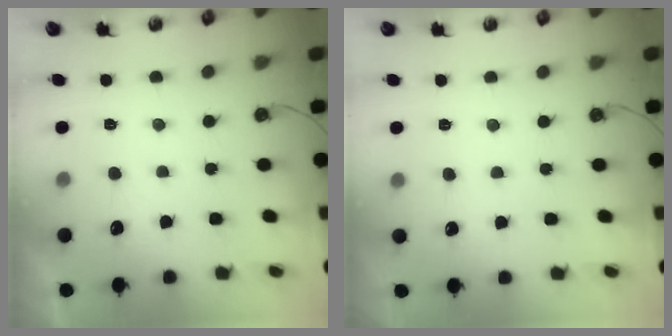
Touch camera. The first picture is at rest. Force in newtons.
{"total": 1.9, "press": 1.9, "slide": 0.3}